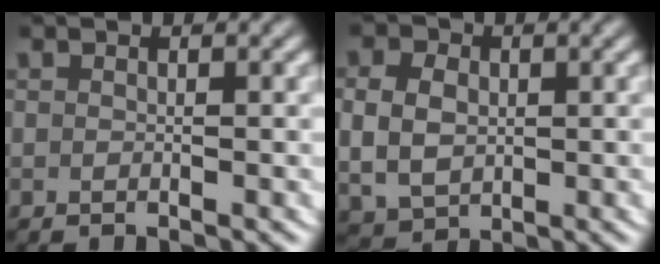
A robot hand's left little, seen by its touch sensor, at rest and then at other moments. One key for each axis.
{"total": 5.6, "fx": 0.1, "fy": 4.8, "fz": 3.0, "tx": -0.062, "ty": -0.014, "tz": 0.011}